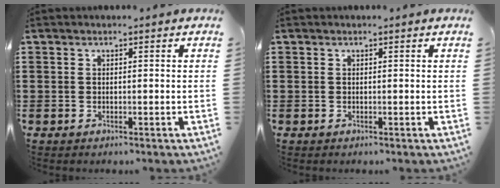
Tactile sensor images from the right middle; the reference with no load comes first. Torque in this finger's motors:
{"motor_torque": [0.37, -0.61, -0.01, 0.01]}